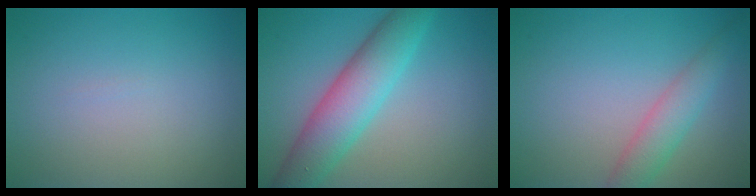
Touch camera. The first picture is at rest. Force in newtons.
{"total": 6.6, "press": 6.6, "slide": 0.2}
{"total": 3.1, "press": 3.1, "slide": 0.1}